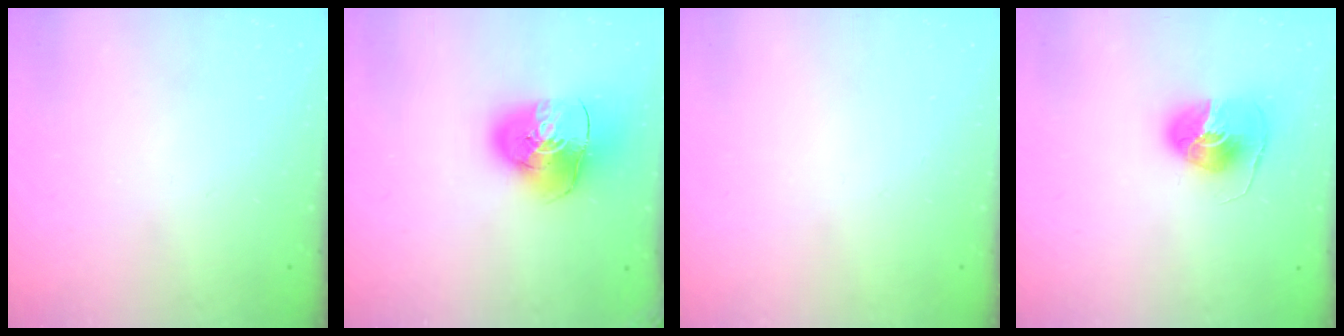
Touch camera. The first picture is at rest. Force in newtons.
{"total": 12.9, "press": 12.8, "slide": 1.8}
{"total": 0.0}
{"total": 8.1, "press": 8.1, "slide": 0.1}